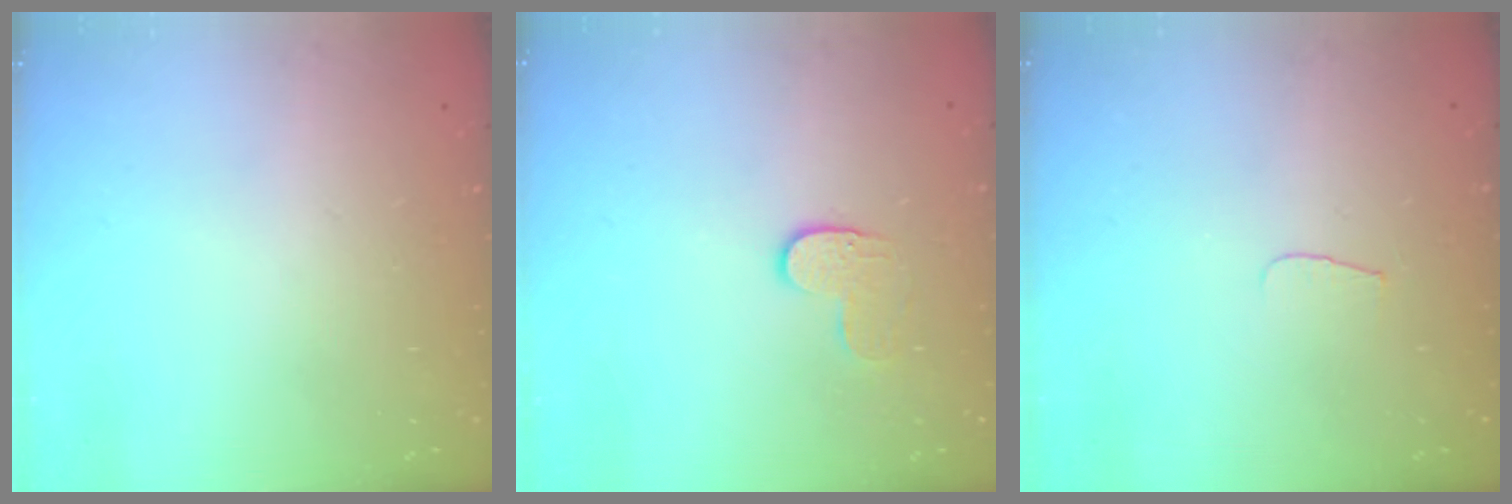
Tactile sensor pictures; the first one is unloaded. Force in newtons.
{"total": 3.6, "press": 3.6, "slide": 0.3}
{"total": 3.6, "press": 3.6, "slide": 0.4}